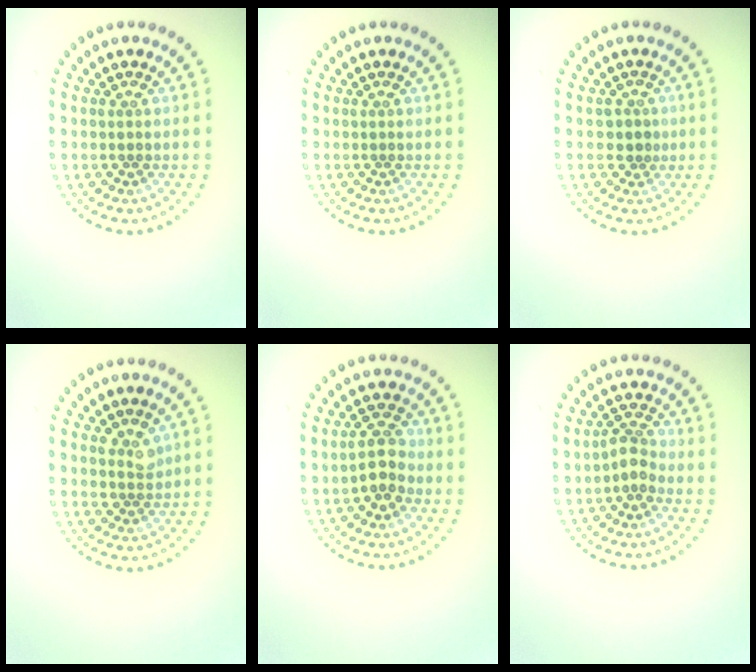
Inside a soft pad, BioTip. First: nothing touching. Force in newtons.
{"total": 0.0}
{"total": 1.1, "press": 0.9, "slide": 0.7}
{"total": 1.7, "press": 1.4, "slide": 1.0}
{"total": 2.7, "press": 2.6, "slide": 0.7}
{"total": 2.1, "press": 1.6, "slide": 1.3}